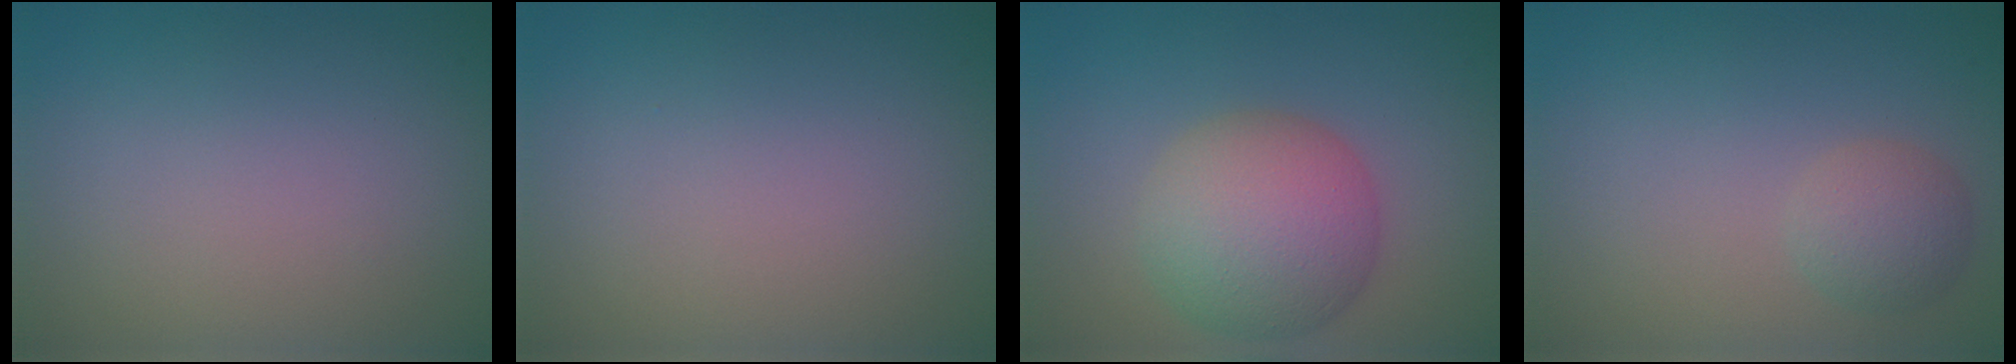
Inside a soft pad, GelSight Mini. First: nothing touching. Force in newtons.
{"total": 0.0}
{"total": 7.1, "press": 7.1, "slide": 0.3}
{"total": 2.2, "press": 2.2, "slide": 0.1}